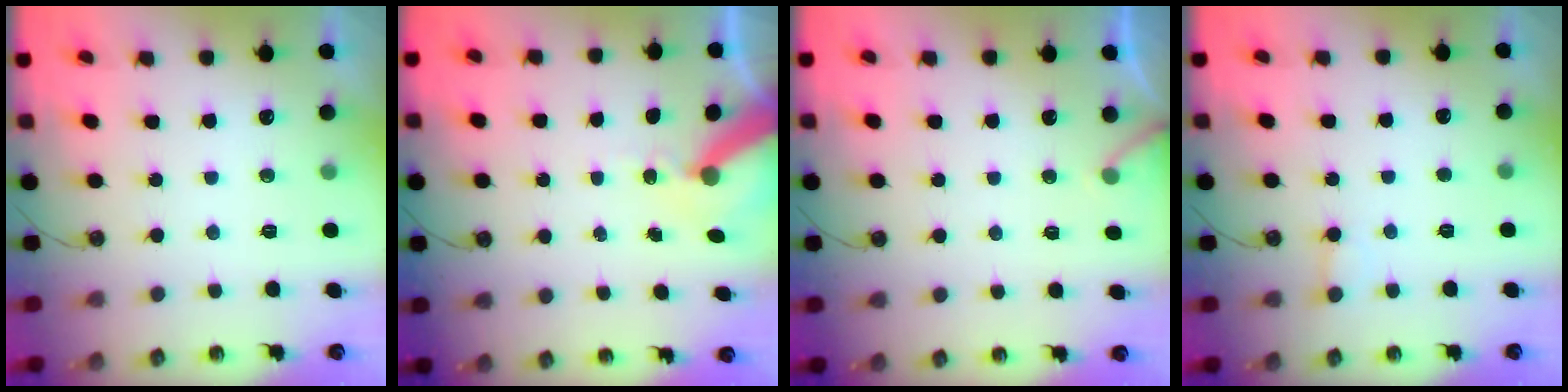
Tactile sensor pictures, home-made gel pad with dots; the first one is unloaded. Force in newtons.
{"total": 9.0, "press": 8.9, "slide": 1.3}
{"total": 3.7, "press": 3.6, "slide": 0.3}
{"total": 1.9, "press": 1.9, "slide": 0.2}